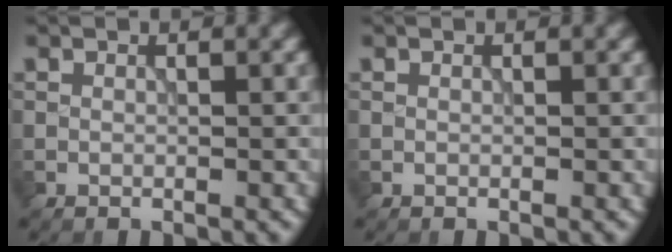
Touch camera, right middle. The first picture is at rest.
{"total": 0.0}